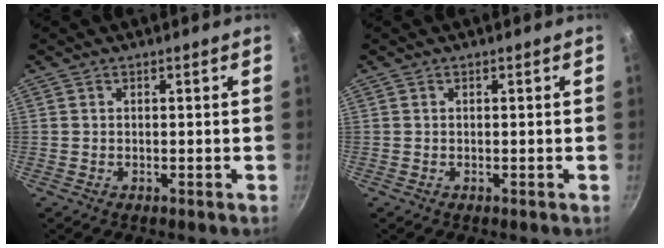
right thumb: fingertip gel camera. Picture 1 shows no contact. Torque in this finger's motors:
{"motor_torque": [-0.18, 0.18, -0.06, 0.12, 0.02]}